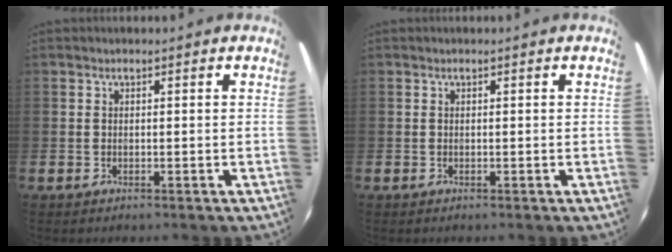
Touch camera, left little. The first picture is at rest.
{"total": 0.0}